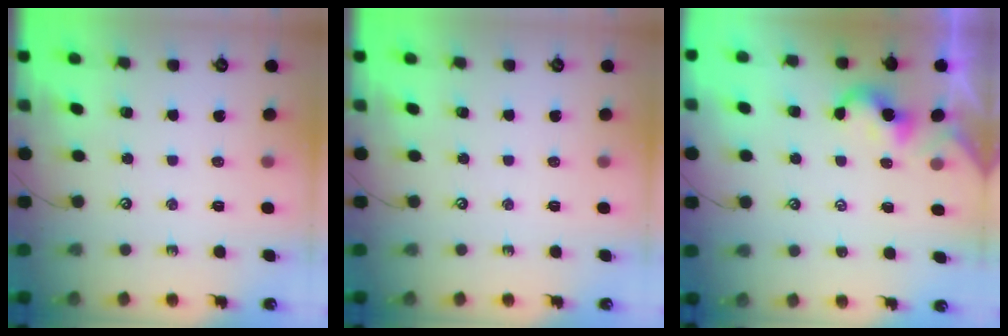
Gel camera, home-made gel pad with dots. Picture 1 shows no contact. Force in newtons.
{"total": 0.0}
{"total": 0.7, "press": 0.7, "slide": 0.2}